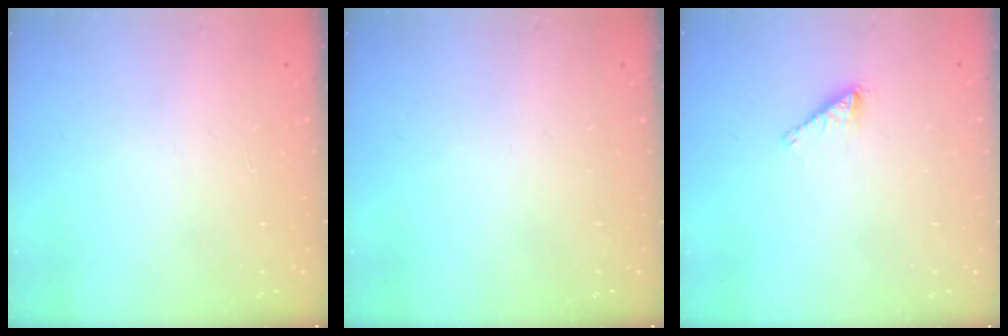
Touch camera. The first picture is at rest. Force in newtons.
{"total": 0.0}
{"total": 1.7, "press": 1.7, "slide": 0.2}